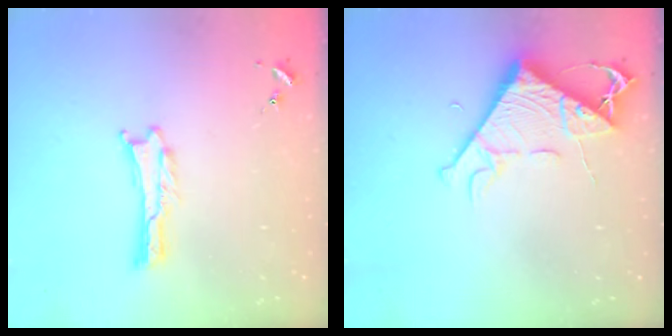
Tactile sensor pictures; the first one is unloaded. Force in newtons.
{"total": 8.0, "press": 7.9, "slide": 0.8}